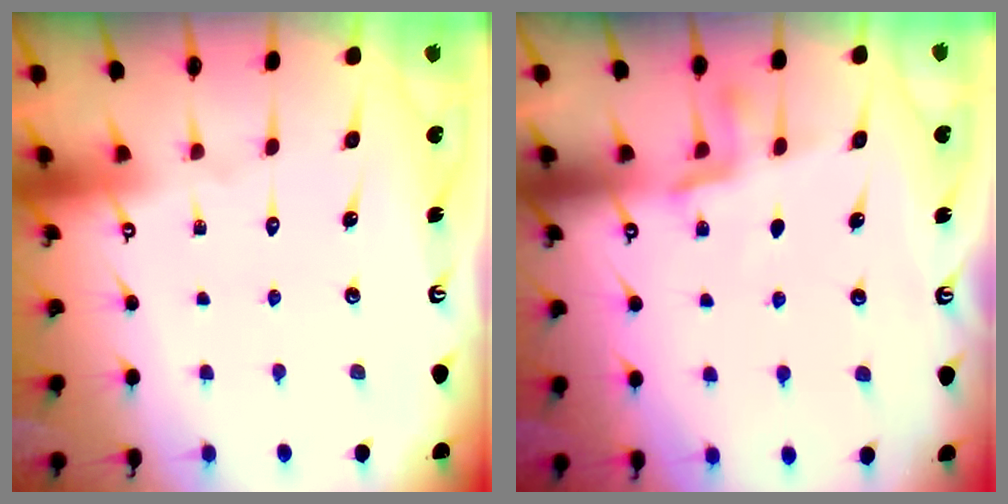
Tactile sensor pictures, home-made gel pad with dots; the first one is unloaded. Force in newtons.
{"total": 5.3, "press": 5.2, "slide": 1.2}